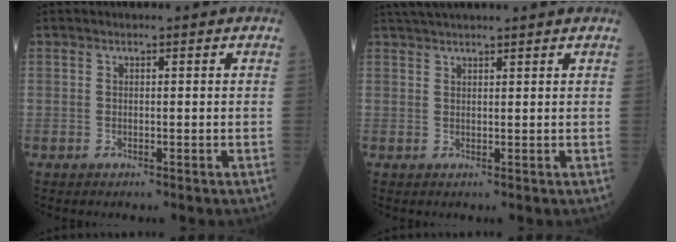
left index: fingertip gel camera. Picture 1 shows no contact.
{"total": 5.9, "force": [5.2, -0.6, 2.7], "torque": [-0.042, 0.034, 0.086]}